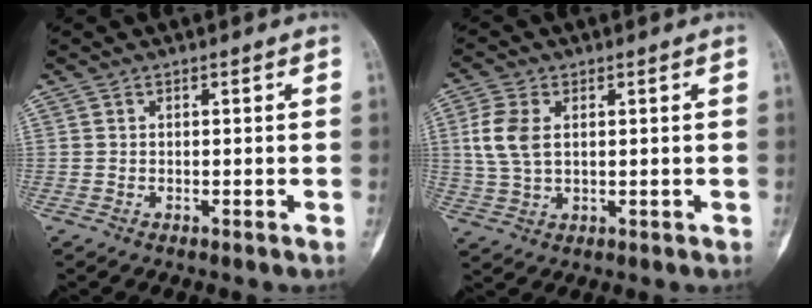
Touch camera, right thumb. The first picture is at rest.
{"total": 7.3, "force": [1.2, 4.7, 5.4], "torque": [-0.117, 0.004, 0.026]}